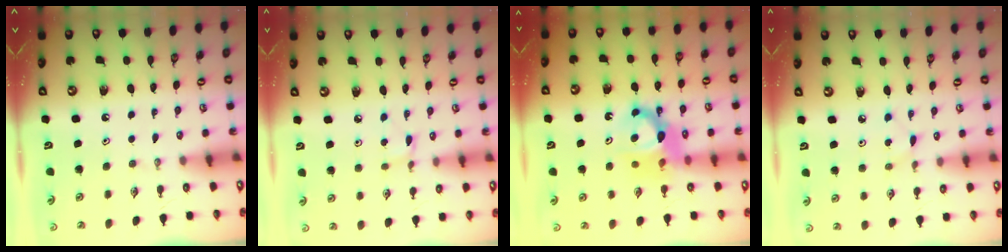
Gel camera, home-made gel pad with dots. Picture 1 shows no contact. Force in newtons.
{"total": 1.9, "press": 1.9, "slide": 0.2}
{"total": 10.4, "press": 10.2, "slide": 2.0}
{"total": 2.3, "press": 2.3, "slide": 0.3}